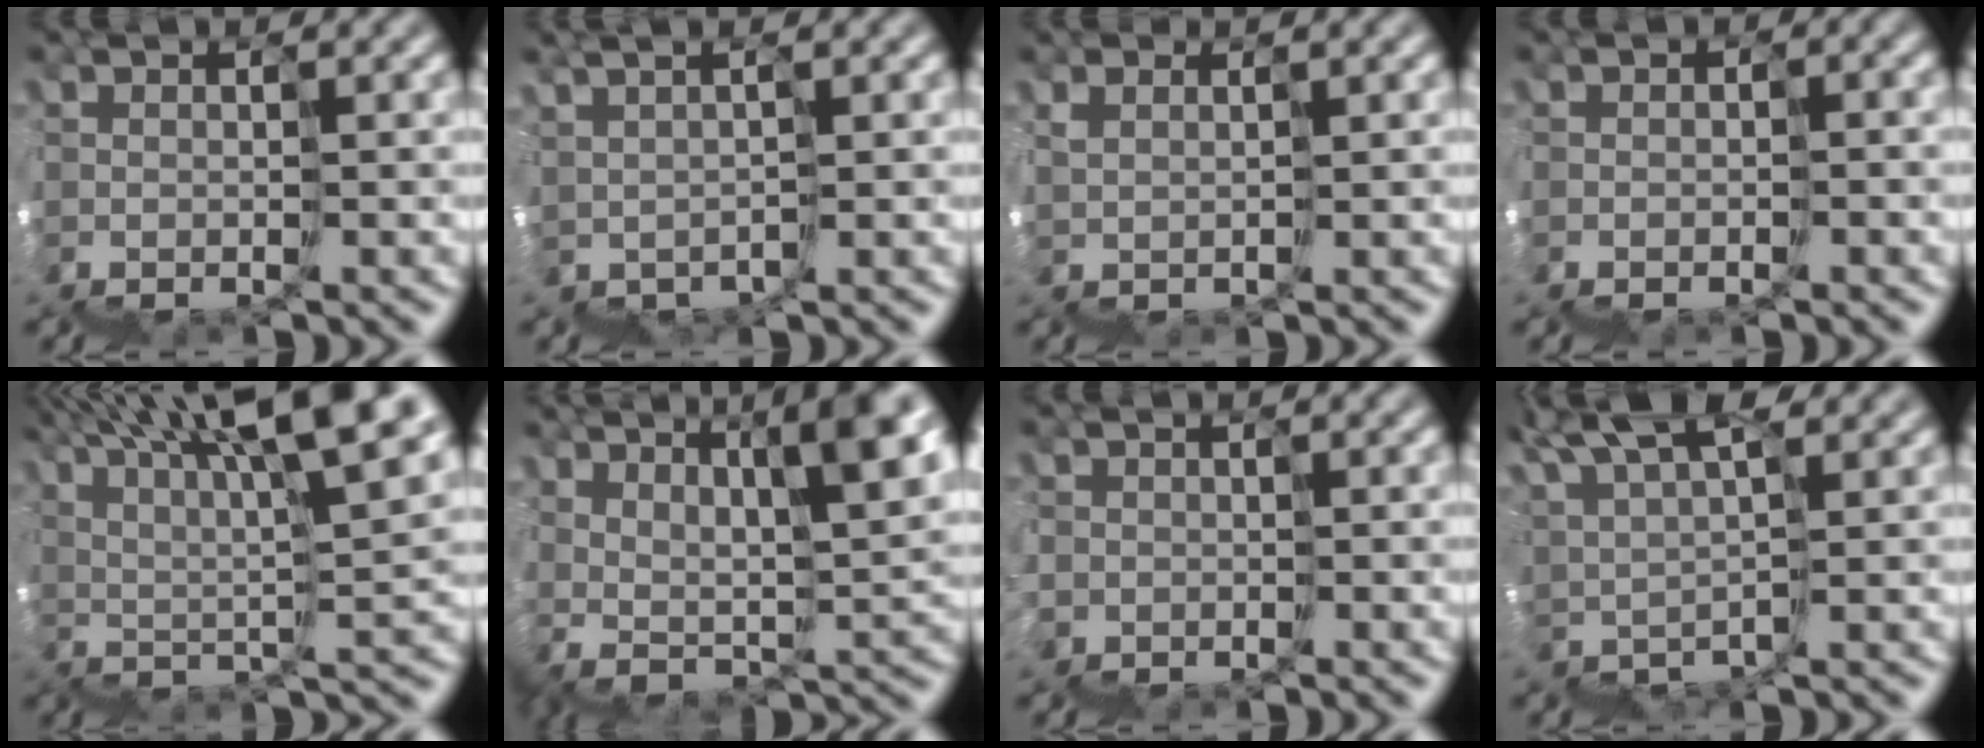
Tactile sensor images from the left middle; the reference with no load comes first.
{"total": 2.9, "force": [1.9, -1.3, -1.8], "torque": [-0.003, 0.022, 0.029]}
{"total": 2.3, "force": [0.7, -1.2, -1.8], "torque": [0.024, 0.018, 0.011]}
{"total": 3.0, "force": [-1.5, 1.7, 2.0], "torque": [-0.041, -0.007, -0.004]}
{"total": 9.9, "force": [7.6, 0.7, 6.3], "torque": [-0.124, 0.046, 0.128]}
{"total": 6.9, "force": [5.4, 1.0, 4.1], "torque": [-0.075, 0.030, 0.088]}
{"total": 1.7, "force": [-0.4, 1.4, -0.7], "torque": [-0.005, -0.009, 0.000]}
{"total": 4.9, "force": [4.9, -0.5, -0.3], "torque": [-0.037, 0.031, 0.083]}